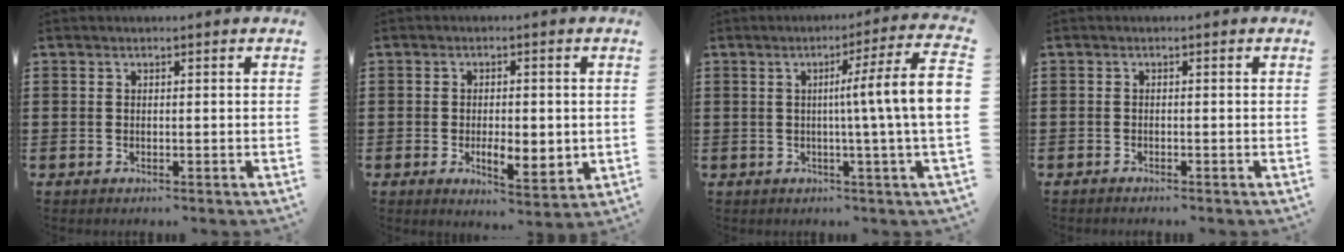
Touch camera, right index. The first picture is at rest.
{"total": 4.3, "force": [-0.5, 2.0, 3.8], "torque": [-0.069, 0.006, -0.010]}
{"total": 8.4, "force": [0.0, -0.8, 8.4], "torque": [-0.135, -0.017, -0.009]}
{"total": 0.6, "force": [-0.6, 0.0, 0.1], "torque": [-0.003, -0.002, -0.013]}